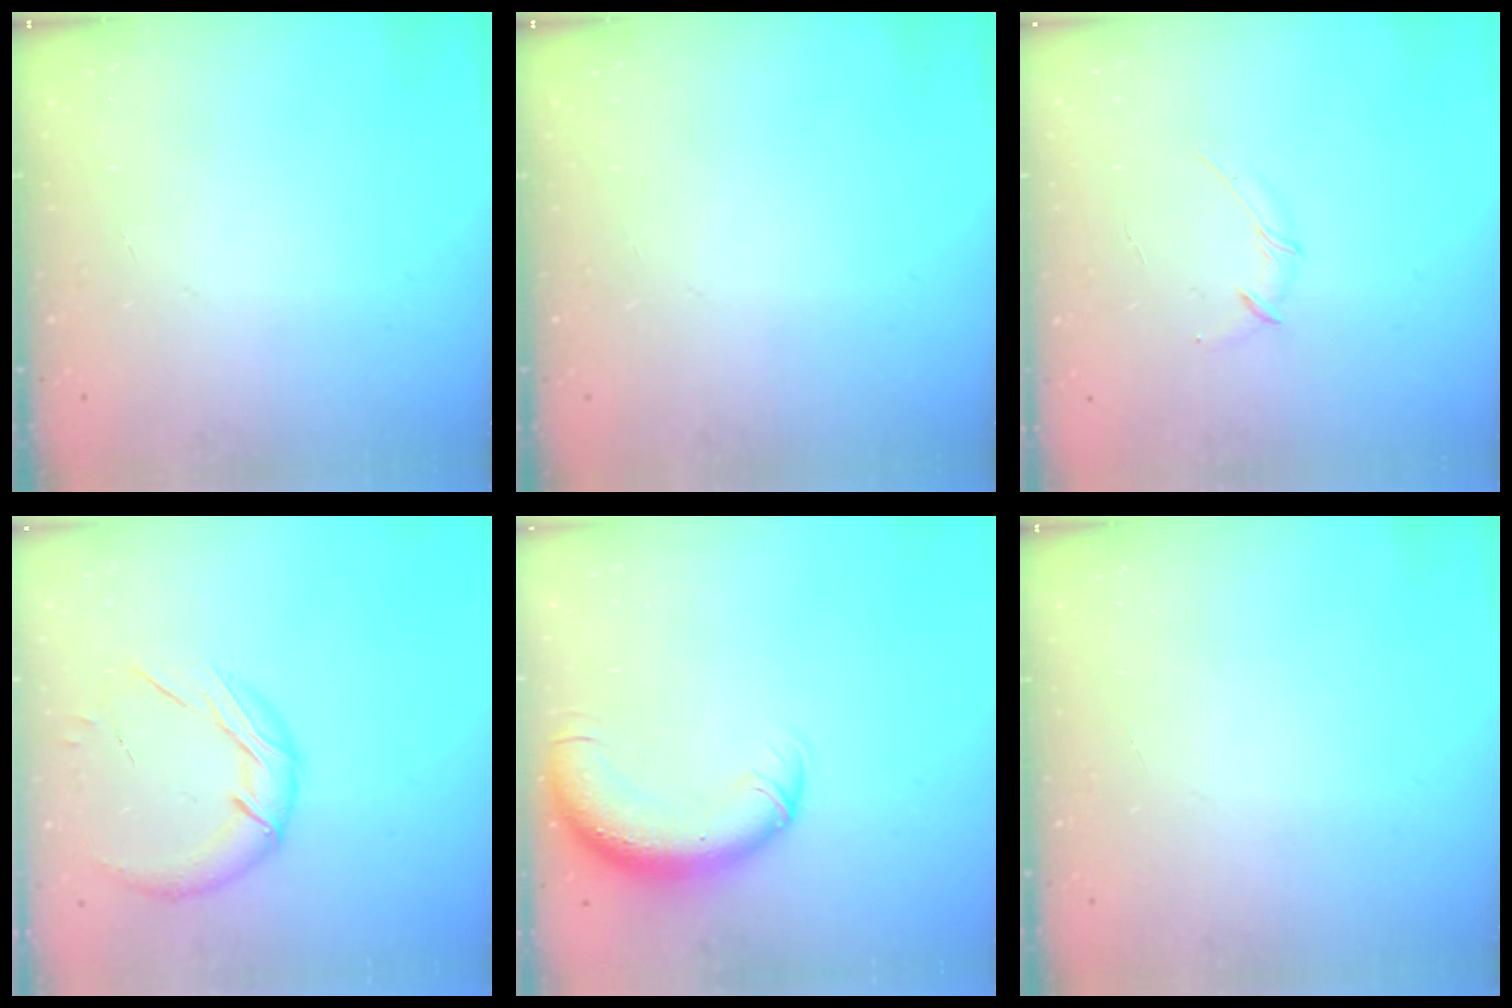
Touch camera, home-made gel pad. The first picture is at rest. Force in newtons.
{"total": 0.0}
{"total": 3.0, "press": 2.9, "slide": 0.8}
{"total": 13.0, "press": 12.9, "slide": 1.2}
{"total": 11.2, "press": 10.8, "slide": 2.9}
{"total": 0.0}